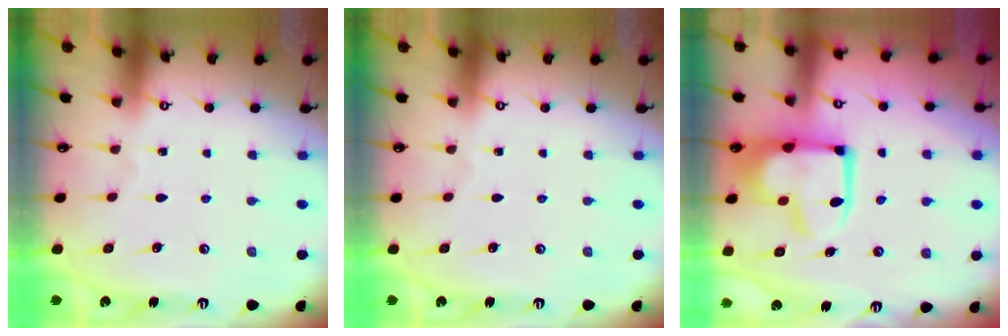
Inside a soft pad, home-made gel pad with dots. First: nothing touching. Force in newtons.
{"total": 0.0}
{"total": 13.3, "press": 13.3, "slide": 1.1}